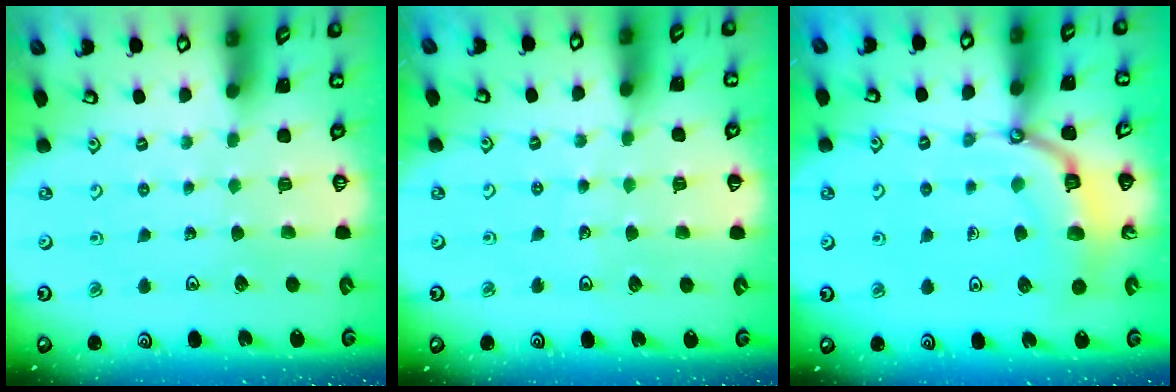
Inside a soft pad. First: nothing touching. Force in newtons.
{"total": 3.1, "press": 2.8, "slide": 1.4}
{"total": 8.0, "press": 8.0, "slide": 0.3}